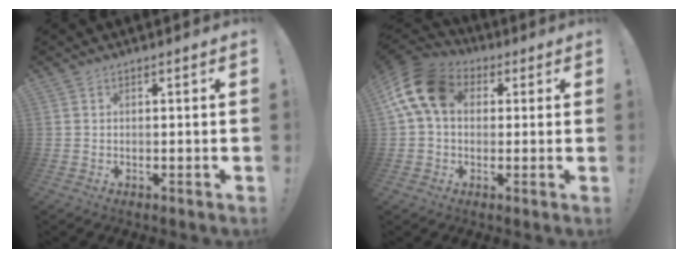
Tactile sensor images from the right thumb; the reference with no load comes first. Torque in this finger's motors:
{"motor_torque": [0.62, 0.58, 1.00, 0.17, 0.07]}